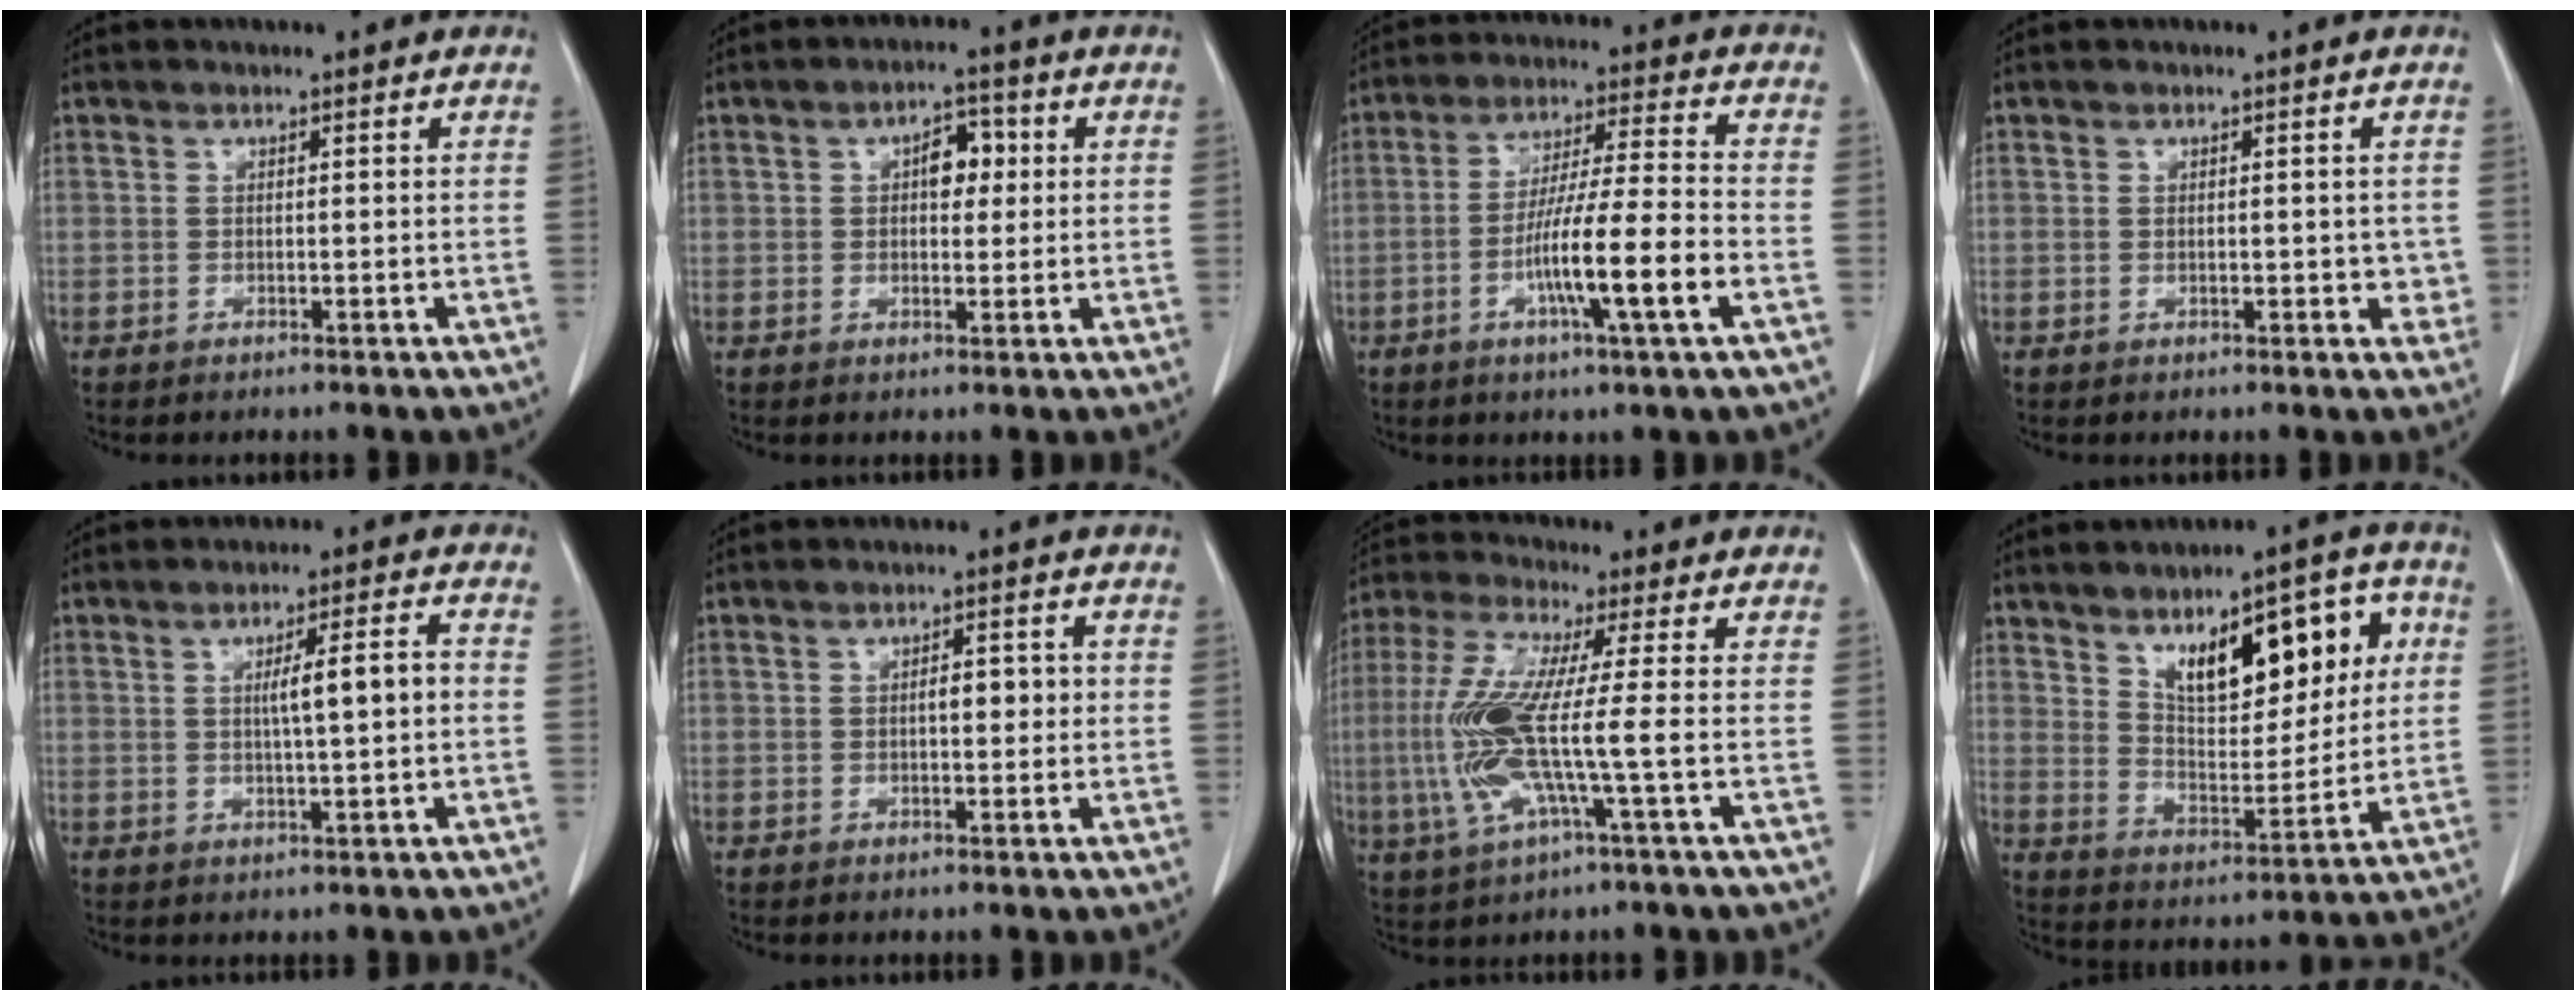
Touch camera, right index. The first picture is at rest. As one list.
[{"total": 4.5, "force": [1.0, 2.5, 3.6], "torque": [-0.051, 0.016, 0.013]}, {"total": 12.5, "force": [-4.2, -0.2, 11.8], "torque": [-0.207, -0.005, -0.078]}, {"total": 2.9, "force": [-0.2, 1.6, 2.4], "torque": [-0.018, 0.003, -0.001]}, {"total": 5.9, "force": [0.2, 0.4, 5.9], "torque": [-0.092, 0.009, 0.004]}, {"total": 3.2, "force": [0.2, 1.3, 2.9], "torque": [-0.043, 0.009, 0.001]}, {"total": 12.3, "force": [-1.6, 0.4, 12.2], "torque": [-0.266, -0.002, -0.039]}, {"total": 16.1, "force": [6.4, 6.7, 13.2], "torque": [-0.183, 0.029, 0.109]}]